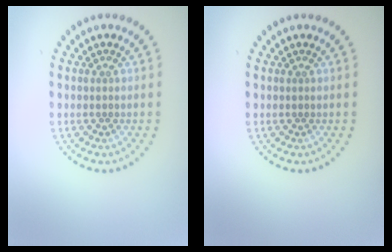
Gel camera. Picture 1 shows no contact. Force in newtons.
{"total": 0.0}